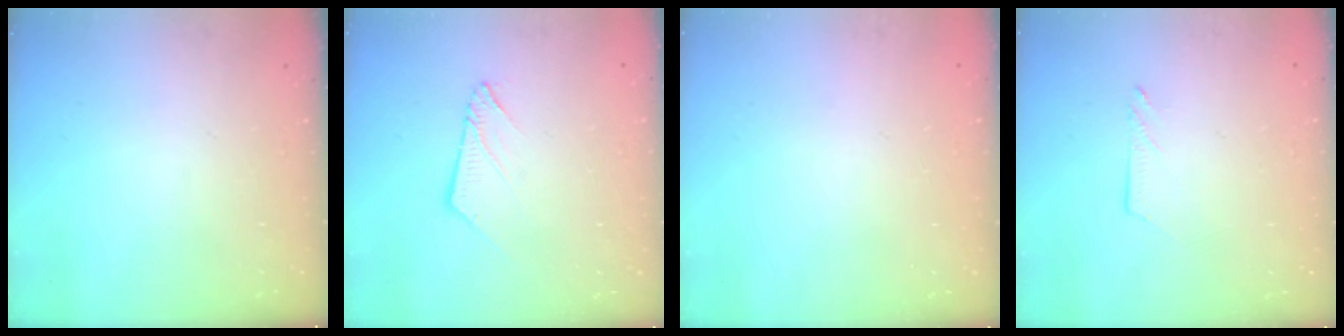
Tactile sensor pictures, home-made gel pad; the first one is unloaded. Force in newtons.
{"total": 5.3, "press": 5.3, "slide": 0.4}
{"total": 0.0}
{"total": 3.4, "press": 3.4, "slide": 0.4}